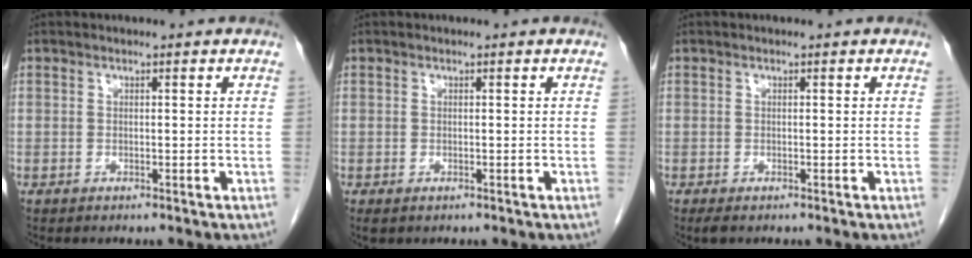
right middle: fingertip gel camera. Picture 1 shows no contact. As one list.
[{"total": 1.2, "force": [-0.6, 0.6, 0.7], "torque": [-0.012, -0.002, -0.003]}, {"total": 1.3, "force": [-0.9, 0.5, 0.7], "torque": [-0.011, -0.003, -0.012]}]